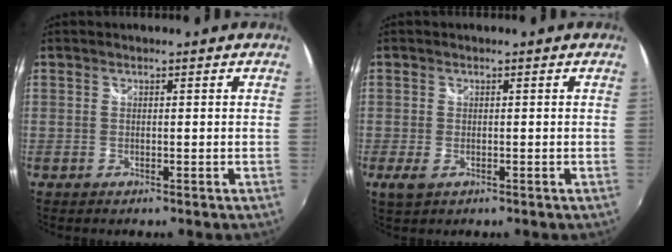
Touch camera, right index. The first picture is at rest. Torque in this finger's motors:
{"motor_torque": [0.36, -0.03, 0.20, 0.03]}